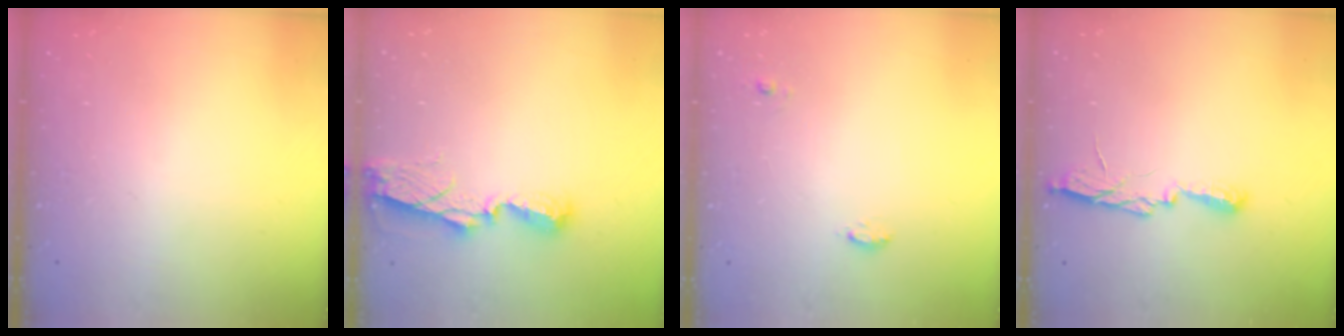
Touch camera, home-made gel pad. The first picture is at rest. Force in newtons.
{"total": 7.1, "press": 7.1, "slide": 0.2}
{"total": 5.9, "press": 4.3, "slide": 4.1}
{"total": 7.0, "press": 7.0, "slide": 0.7}